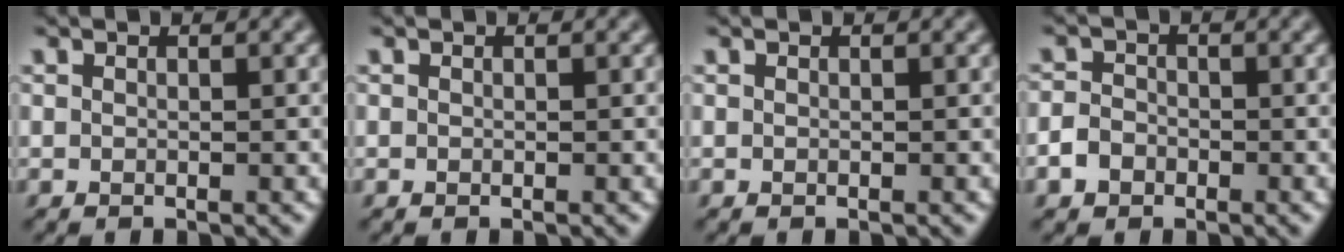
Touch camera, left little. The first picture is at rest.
{"total": 0.0}
{"total": 0.0}
{"total": 2.5, "force": [-1.2, 2.0, 0.9], "torque": [-0.008, 0.000, -0.027]}